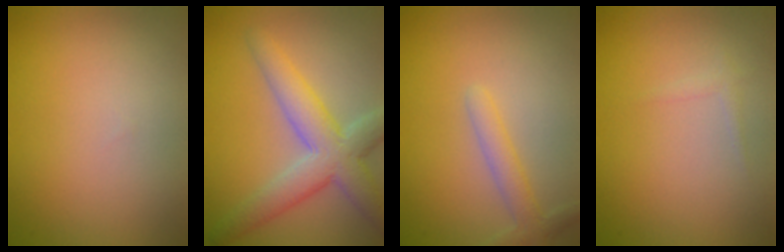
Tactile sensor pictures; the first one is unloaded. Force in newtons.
{"total": 6.1, "press": 6.1, "slide": 0.4}
{"total": 2.1, "press": 2.1, "slide": 0.1}
{"total": 0.7, "press": 0.7, "slide": 0.0}